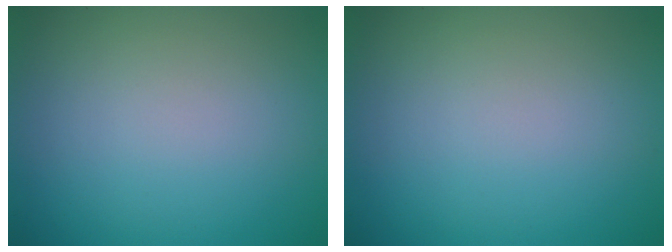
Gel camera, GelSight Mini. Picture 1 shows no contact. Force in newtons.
{"total": 0.0}